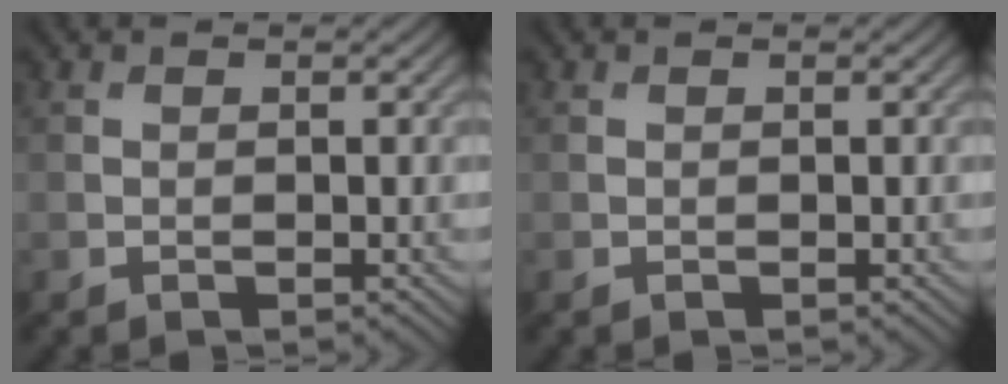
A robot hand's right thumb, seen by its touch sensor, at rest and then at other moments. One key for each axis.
{"total": 0.0}